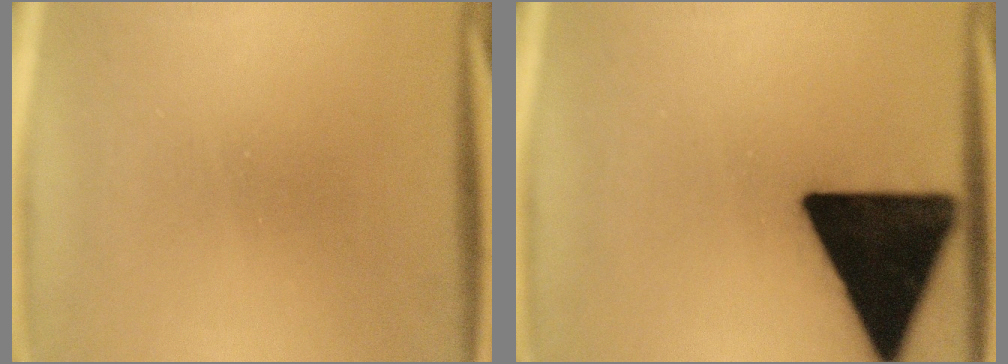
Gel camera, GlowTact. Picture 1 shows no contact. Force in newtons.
{"total": 22.0}